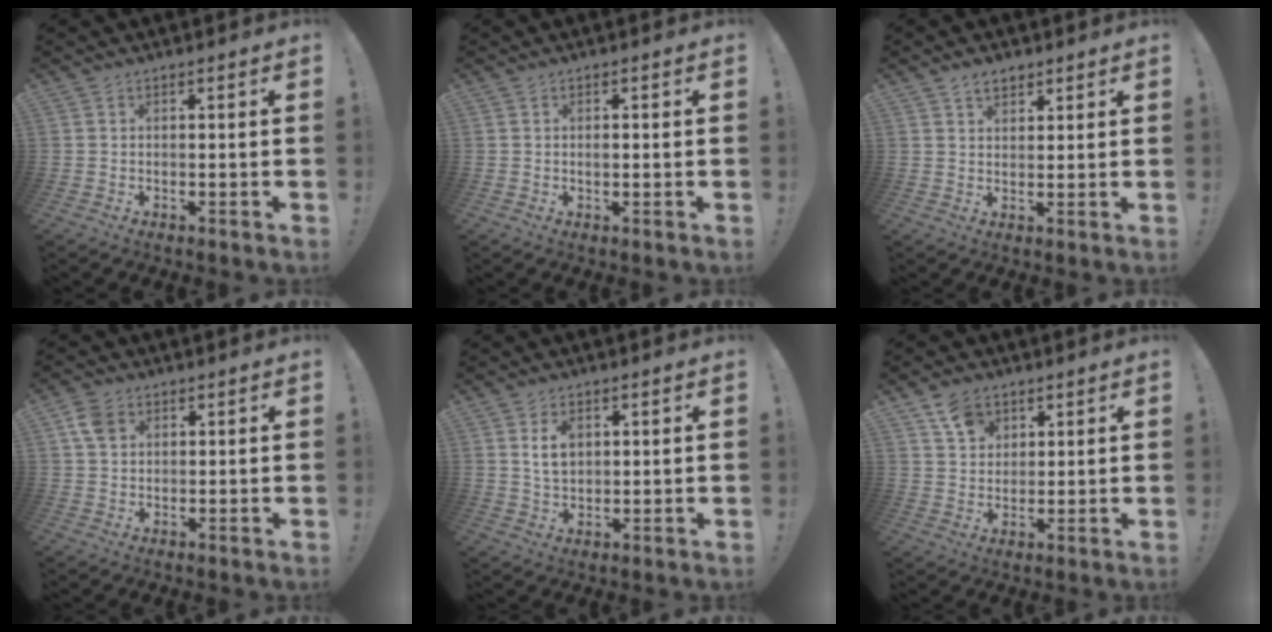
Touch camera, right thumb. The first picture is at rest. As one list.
[{"total": 0.7, "force": [-0.2, 0.4, 0.6], "torque": [-0.003, -0.002, -0.006]}, {"total": 3.9, "force": [2.6, 2.4, 1.7], "torque": [-0.025, -0.009, 0.046]}, {"total": 5.3, "force": [2.0, 3.9, 3.1], "torque": [-0.055, 0.007, 0.041]}, {"total": 5.9, "force": [1.7, 3.9, 4.0], "torque": [-0.060, -0.001, 0.030]}, {"total": 7.3, "force": [4.3, 5.4, 2.3], "torque": [-0.033, -0.018, 0.082]}]